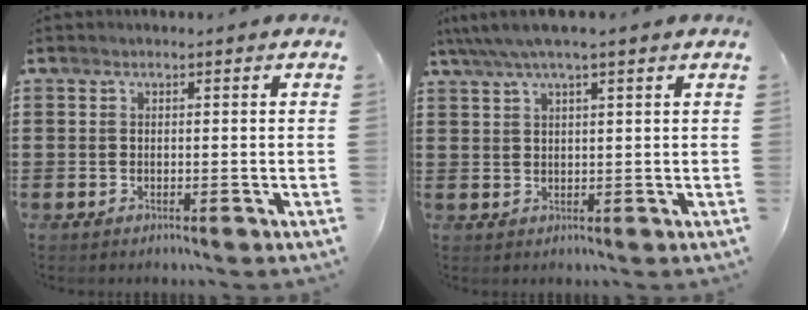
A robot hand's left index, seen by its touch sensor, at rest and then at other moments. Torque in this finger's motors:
{"motor_torque": [1.11, -1.03, 0.97, 0.21]}